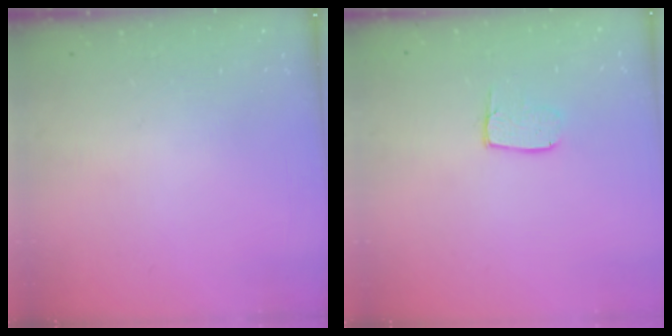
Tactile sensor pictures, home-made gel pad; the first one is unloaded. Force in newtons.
{"total": 6.7, "press": 6.7, "slide": 0.5}